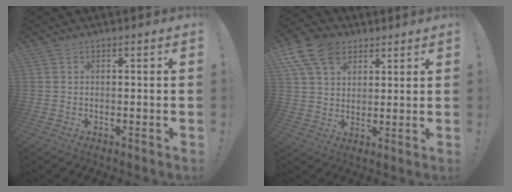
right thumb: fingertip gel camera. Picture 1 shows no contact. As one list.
[{"total": 13.7, "force": [6.9, 9.5, 7.1], "torque": [-0.120, -0.031, 0.136]}]